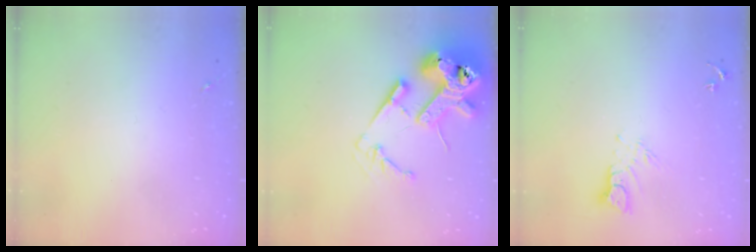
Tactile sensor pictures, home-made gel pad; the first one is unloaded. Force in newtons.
{"total": 18.0, "press": 17.9, "slide": 2.6}
{"total": 5.7, "press": 5.7, "slide": 0.5}